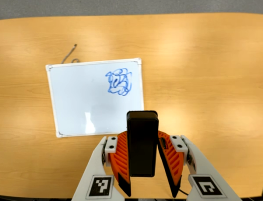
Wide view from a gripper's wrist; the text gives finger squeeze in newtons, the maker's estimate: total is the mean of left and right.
{"total": 4.4, "left": 3.8, "right": 4.9}